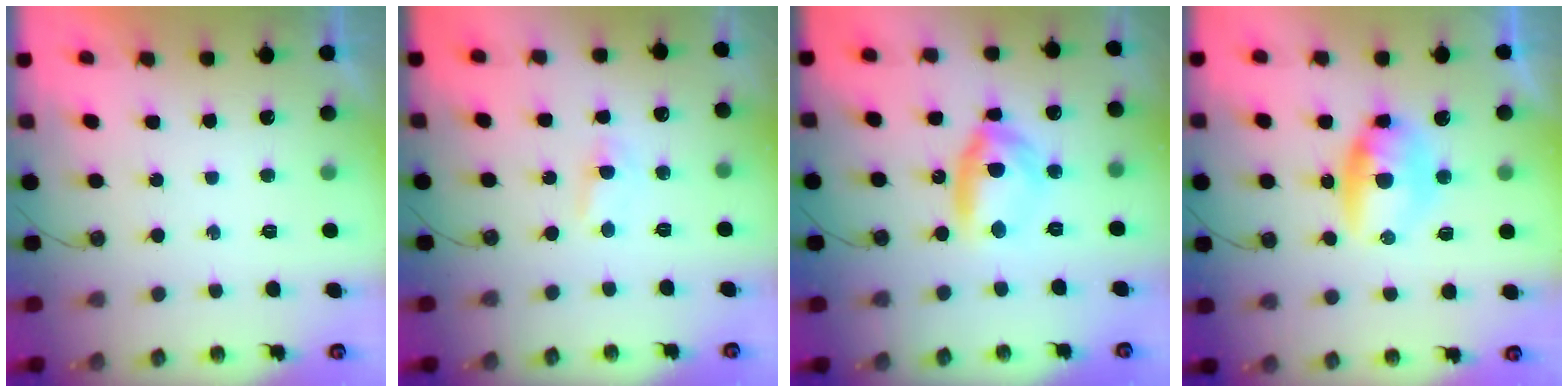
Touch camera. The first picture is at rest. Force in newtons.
{"total": 2.0, "press": 2.0, "slide": 0.3}
{"total": 11.1, "press": 11.1, "slide": 0.9}
{"total": 15.2, "press": 9.5, "slide": 11.9}